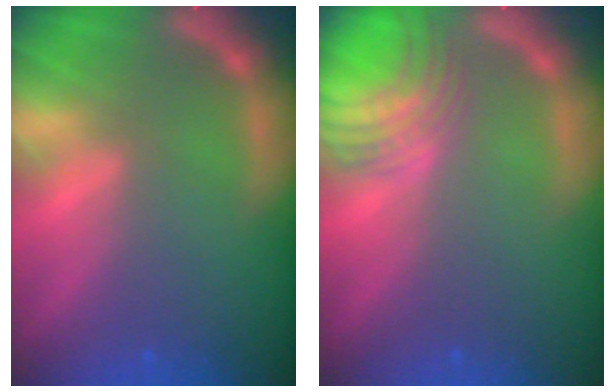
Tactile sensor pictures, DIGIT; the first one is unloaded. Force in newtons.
{"total": 6.6}